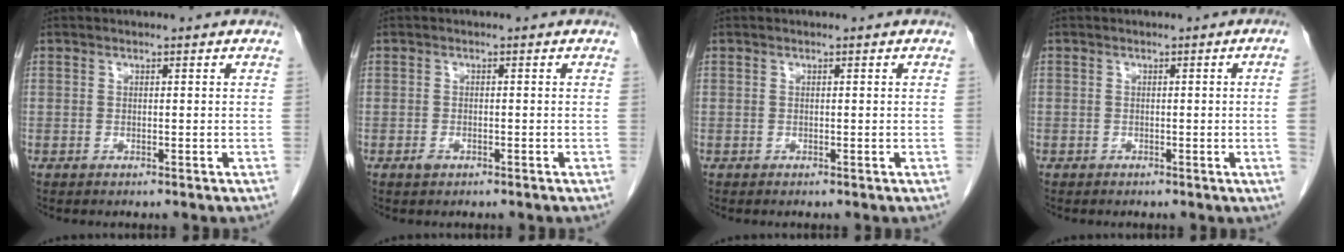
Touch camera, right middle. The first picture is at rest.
{"total": 1.1, "force": [-0.7, 0.5, 0.7], "torque": [-0.014, 0.000, -0.009]}
{"total": 0.0}
{"total": 2.2, "force": [-0.3, -0.8, 2.1], "torque": [-0.021, 0.000, -0.003]}